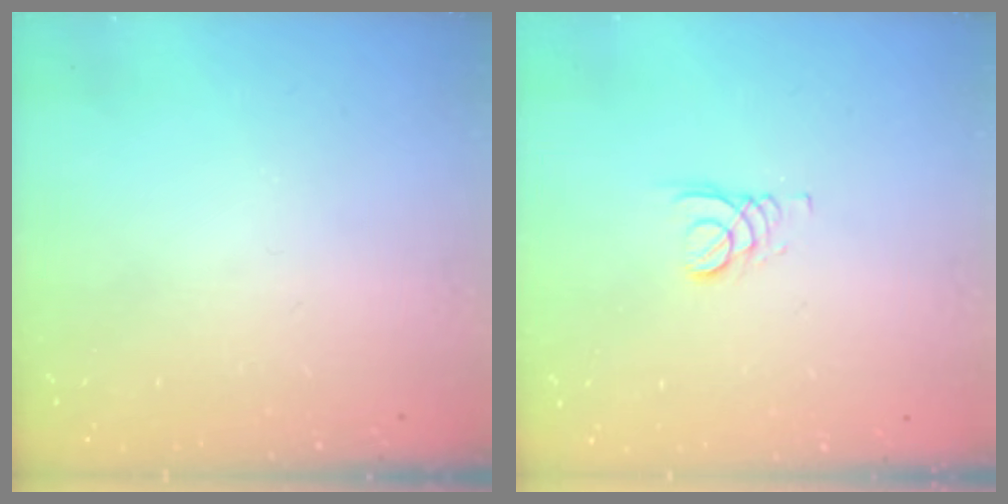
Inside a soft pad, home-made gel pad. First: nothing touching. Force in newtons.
{"total": 2.4, "press": 2.4, "slide": 0.2}